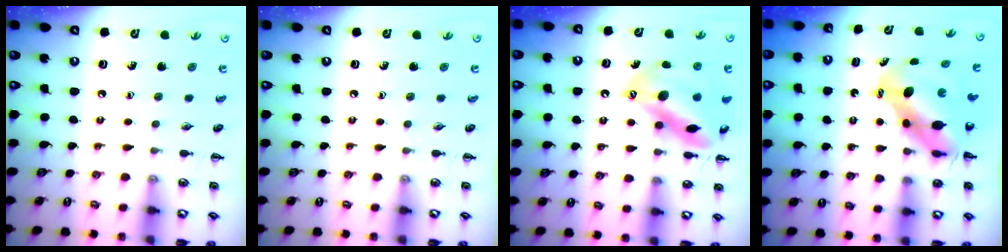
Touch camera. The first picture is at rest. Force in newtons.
{"total": 0.0}
{"total": 16.1, "press": 15.5, "slide": 4.3}
{"total": 7.8, "press": 7.6, "slide": 1.9}